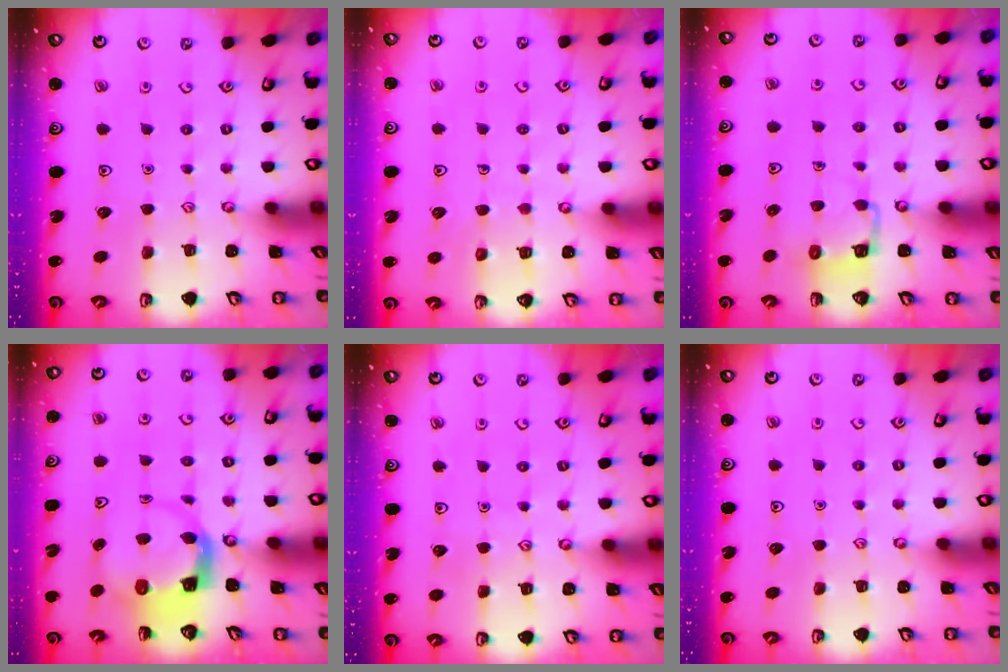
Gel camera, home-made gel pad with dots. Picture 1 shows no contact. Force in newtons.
{"total": 5.1, "press": 5.0, "slide": 0.4}
{"total": 3.9, "press": 3.9, "slide": 0.2}
{"total": 4.0, "press": 4.0, "slide": 0.6}
{"total": 4.5, "press": 4.5, "slide": 0.3}
{"total": 0.0}